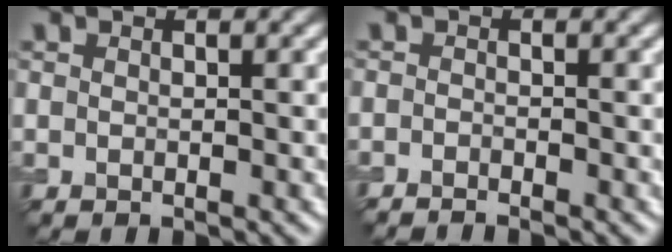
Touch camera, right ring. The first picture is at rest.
{"total": 1.6, "force": [-1.5, 0.1, 0.6], "torque": [-0.013, 0.001, -0.030]}